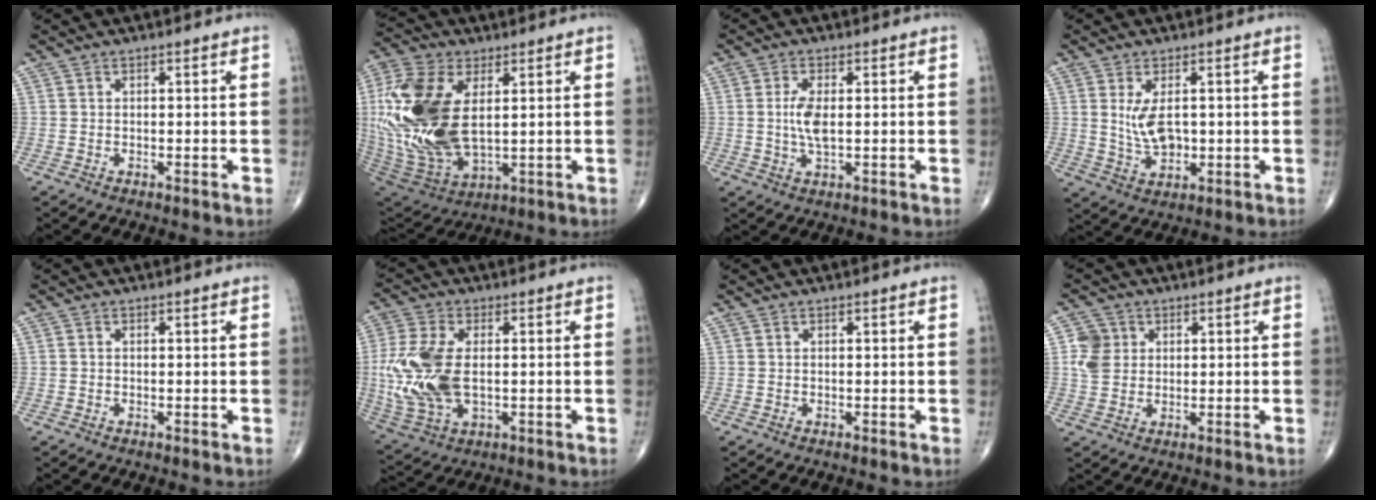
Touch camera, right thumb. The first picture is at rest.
{"total": 24.7, "force": [3.5, 13.3, 20.6], "torque": [-0.470, -0.022, 0.069]}
{"total": 4.8, "force": [0.2, 2.0, 4.4], "torque": [-0.094, -0.005, 0.004]}
{"total": 5.9, "force": [0.8, 3.1, 4.9], "torque": [-0.086, -0.011, 0.023]}
{"total": 0.0}
{"total": 15.3, "force": [-0.2, 8.6, 12.7], "torque": [-0.296, -0.006, 0.003]}
{"total": 0.0}
{"total": 5.2, "force": [1.2, 4.6, 2.3], "torque": [-0.028, 0.001, 0.020]}